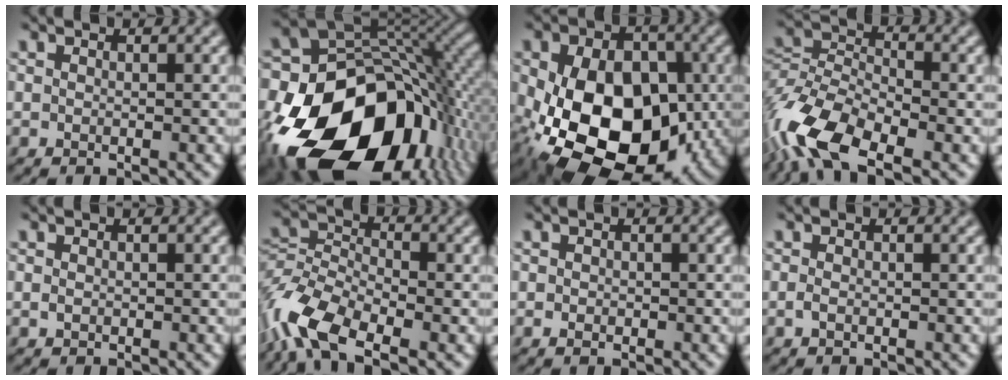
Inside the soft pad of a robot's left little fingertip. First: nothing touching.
{"total": 21.5, "force": [-8.6, 14.2, 13.6], "torque": [-0.293, -0.052, -0.119]}
{"total": 17.3, "force": [-3.5, 11.6, 12.4], "torque": [-0.183, -0.018, -0.055]}
{"total": 10.9, "force": [-6.3, 5.1, 7.2], "torque": [-0.152, -0.002, -0.138]}
{"total": 0.5, "force": [-0.1, 0.4, 0.3], "torque": [-0.007, 0.000, -0.002]}
{"total": 9.5, "force": [-5.4, 4.7, 6.1], "torque": [-0.132, -0.001, -0.124]}
{"total": 0.7, "force": [-0.2, 0.6, 0.4], "torque": [-0.006, -0.002, -0.006]}
{"total": 0.7, "force": [-0.3, 0.4, 0.5], "torque": [-0.014, 0.000, -0.007]}